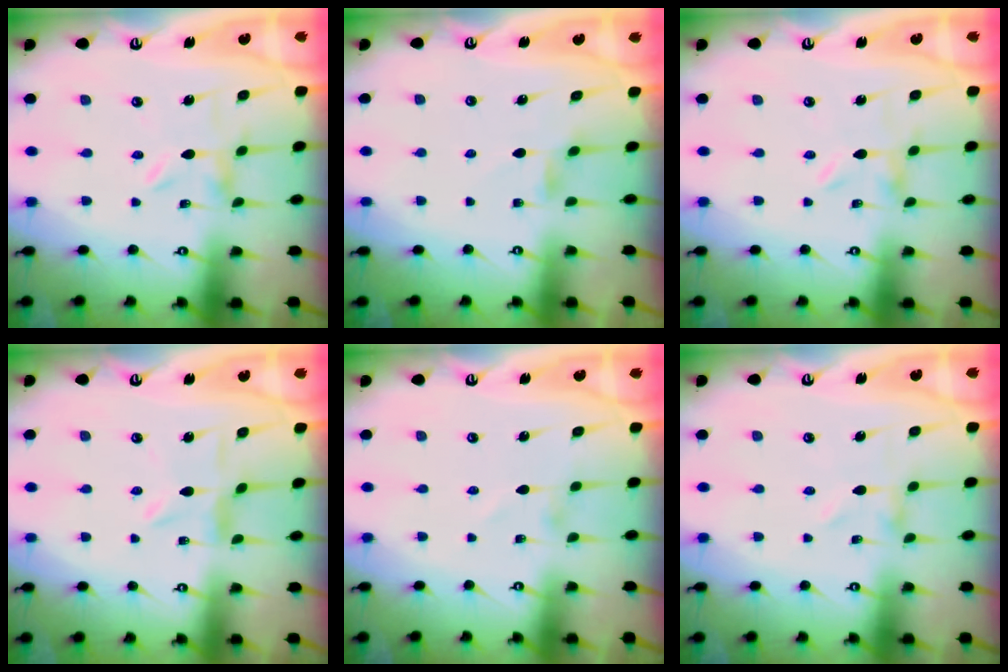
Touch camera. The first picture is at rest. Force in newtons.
{"total": 2.1, "press": 2.1, "slide": 0.3}
{"total": 0.0}
{"total": 2.1, "press": 2.1, "slide": 0.3}
{"total": 0.5, "press": 0.5, "slide": 0.1}
{"total": 0.8, "press": 0.8, "slide": 0.1}